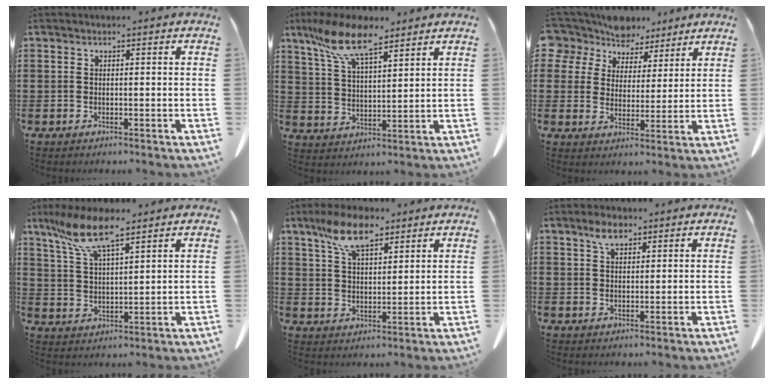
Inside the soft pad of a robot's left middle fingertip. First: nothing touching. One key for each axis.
{"total": 10.0, "fx": 7.5, "fy": 2.8, "fz": 5.9, "tx": -0.137, "ty": -0.015, "tz": 0.139}
{"total": 7.5, "fx": 6.4, "fy": 3.8, "fz": 0.6, "tx": -0.055, "ty": -0.026, "tz": 0.123}
{"total": 8.8, "fx": 6.5, "fy": 2.0, "fz": 5.6, "tx": -0.135, "ty": -0.017, "tz": 0.117}
{"total": 9.0, "fx": 6.2, "fy": 3.4, "fz": 5.5, "tx": -0.125, "ty": -0.002, "tz": 0.116}
{"total": 3.4, "fx": 2.3, "fy": 1.5, "fz": 1.9, "tx": -0.035, "ty": 0.000, "tz": 0.042}